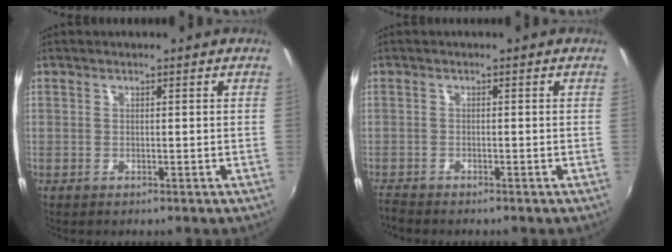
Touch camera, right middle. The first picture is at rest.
{"total": 2.5, "force": [-2.4, 0.3, 0.5], "torque": [-0.019, -0.013, -0.050]}